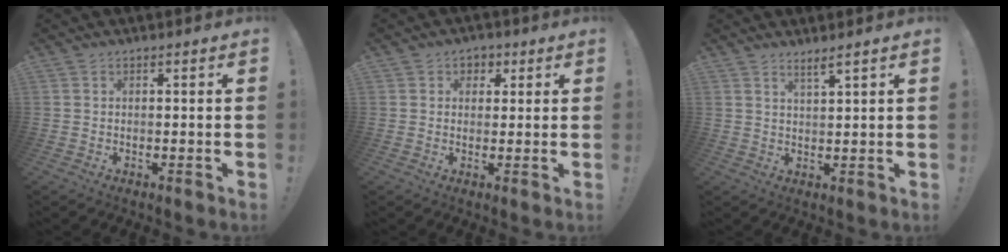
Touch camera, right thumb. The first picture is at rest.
{"total": 3.4, "force": [0.9, 3.1, 1.1], "torque": [-0.010, 0.001, 0.015]}
{"total": 3.3, "force": [2.6, -0.2, 2.0], "torque": [-0.035, -0.016, 0.044]}